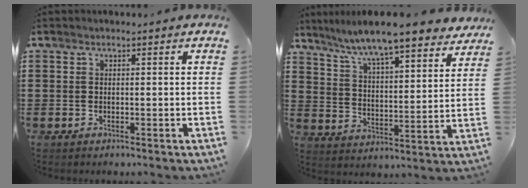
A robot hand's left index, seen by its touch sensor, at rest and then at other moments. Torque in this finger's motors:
{"motor_torque": [2.14, 0.00, 0.41, 0.21]}